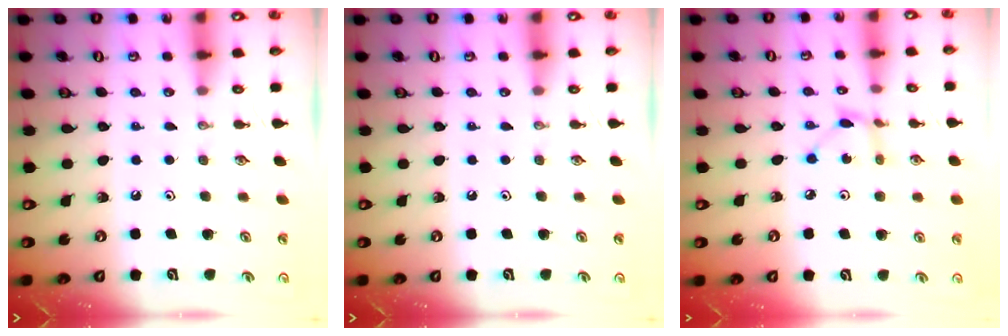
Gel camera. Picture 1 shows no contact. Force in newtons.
{"total": 0.0}
{"total": 2.5, "press": 2.5, "slide": 0.1}